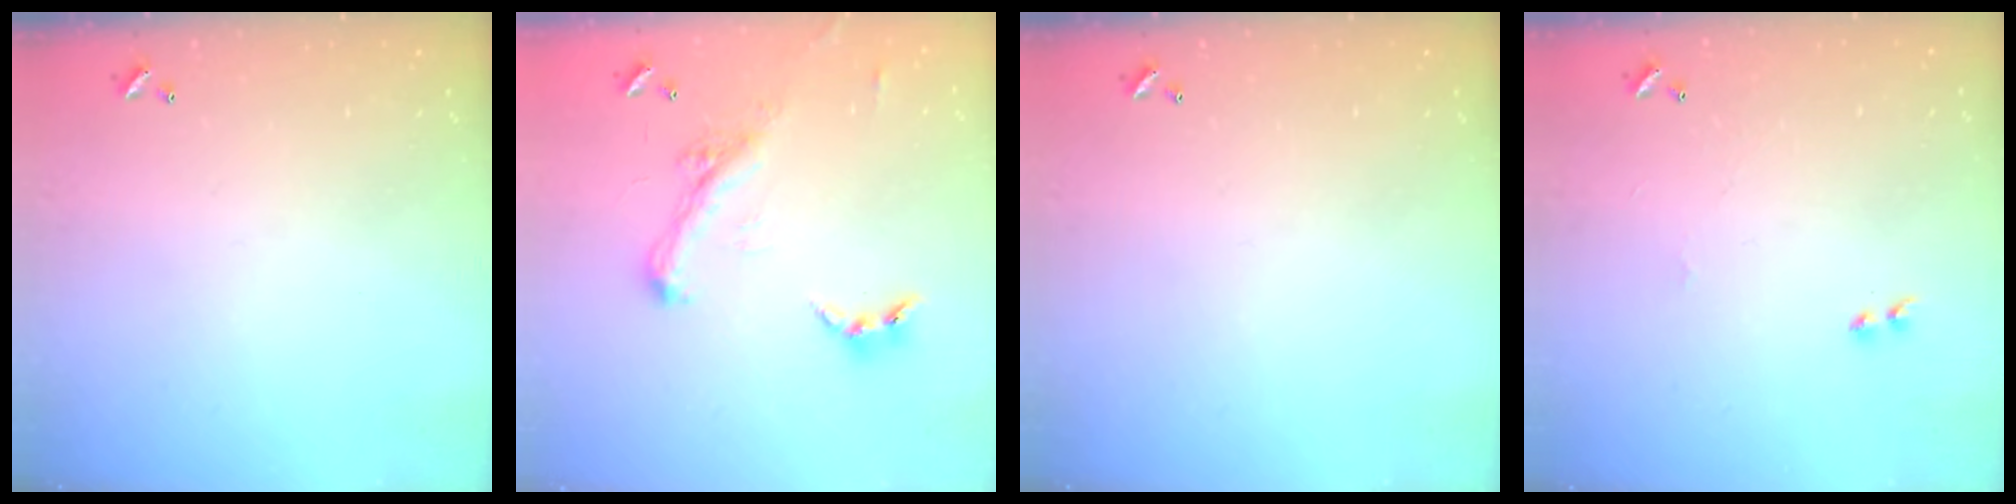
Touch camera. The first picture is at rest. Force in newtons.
{"total": 2.5, "press": 2.4, "slide": 0.5}
{"total": 0.0}
{"total": 1.8, "press": 1.7, "slide": 0.6}